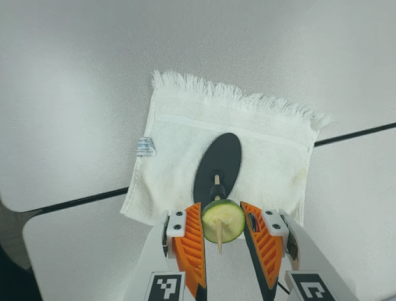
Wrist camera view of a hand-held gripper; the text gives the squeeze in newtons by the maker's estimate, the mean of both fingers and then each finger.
{"total": 9.3, "left": 9.1, "right": 9.6}